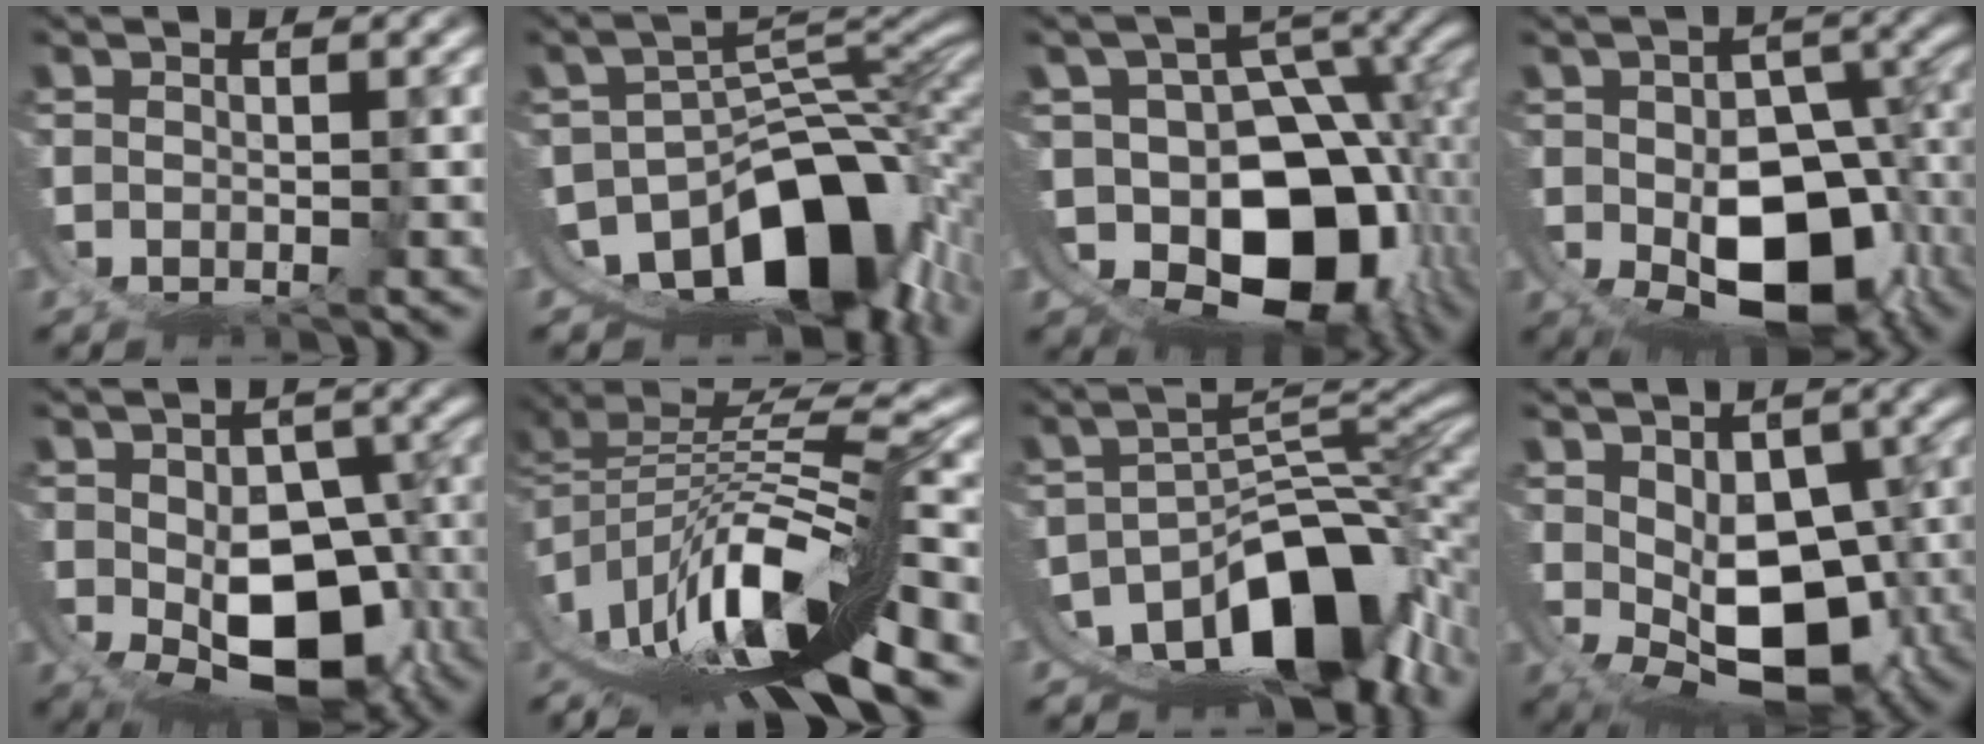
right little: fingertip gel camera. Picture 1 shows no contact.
{"total": 16.3, "force": [-7.9, 8.8, 11.3], "torque": [-0.170, -0.028, -0.110]}
{"total": 23.9, "force": [-7.2, 17.9, 14.2], "torque": [-0.292, -0.112, -0.082]}
{"total": 12.8, "force": [-4.3, 7.7, 9.3], "torque": [-0.141, -0.066, -0.030]}
{"total": 10.4, "force": [-3.4, 5.5, 8.2], "torque": [-0.124, -0.063, -0.019]}
{"total": 15.7, "force": [-5.5, 7.8, 12.5], "torque": [-0.200, -0.020, -0.073]}
{"total": 14.5, "force": [-7.8, 6.9, 10.1], "torque": [-0.142, -0.018, -0.112]}
{"total": 10.0, "force": [-2.5, 5.1, 8.2], "torque": [-0.133, -0.059, -0.007]}